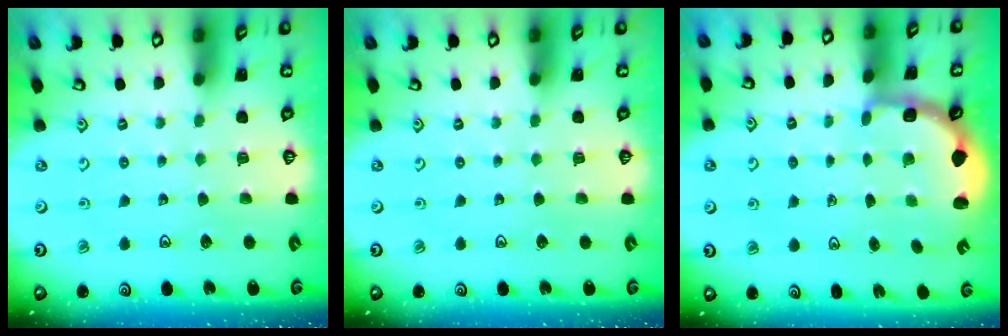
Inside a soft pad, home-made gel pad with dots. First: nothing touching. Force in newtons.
{"total": 0.0}
{"total": 2.9, "press": 2.0, "slide": 2.1}